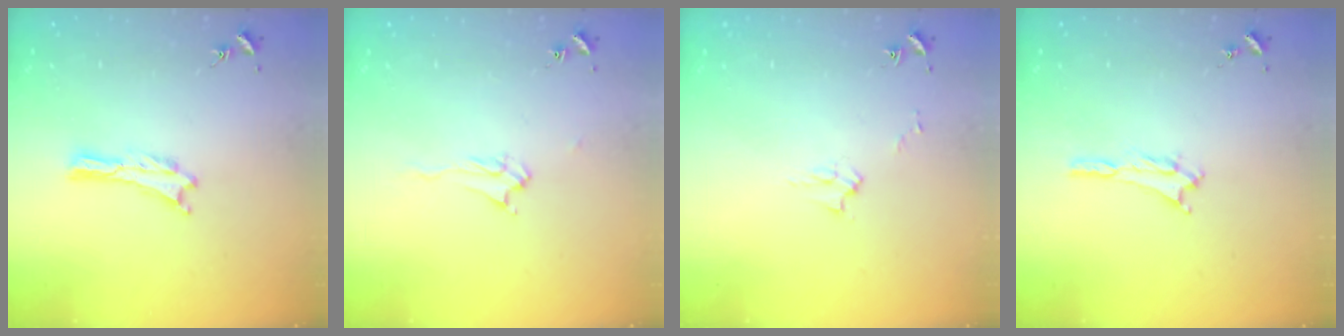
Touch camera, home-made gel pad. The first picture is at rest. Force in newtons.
{"total": 2.5, "press": 2.4, "slide": 0.4}
{"total": 2.6, "press": 2.6, "slide": 0.3}
{"total": 1.3, "press": 1.3, "slide": 0.2}